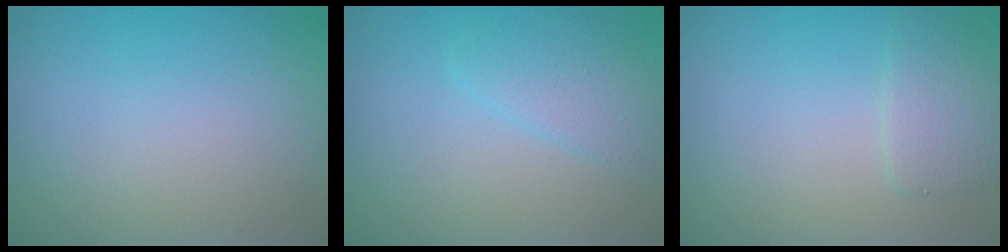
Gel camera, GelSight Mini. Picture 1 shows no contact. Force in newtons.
{"total": 2.4, "press": 2.4, "slide": 0.1}
{"total": 2.0, "press": 2.0, "slide": 0.2}